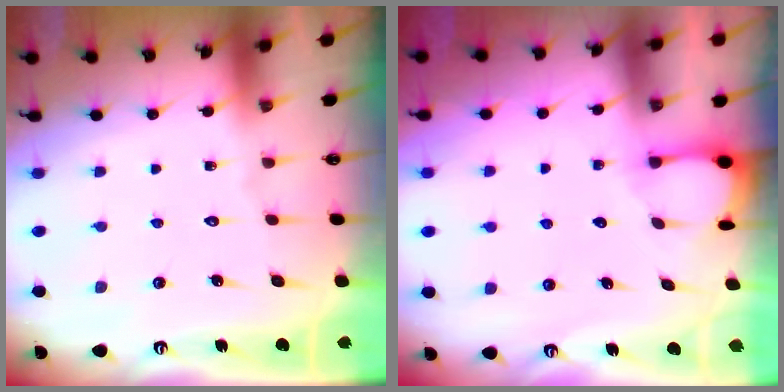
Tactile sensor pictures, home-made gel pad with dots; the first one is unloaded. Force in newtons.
{"total": 2.4, "press": 2.3, "slide": 0.4}